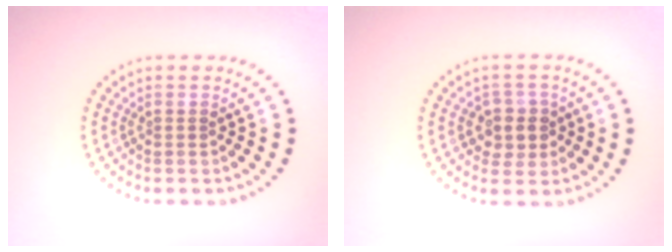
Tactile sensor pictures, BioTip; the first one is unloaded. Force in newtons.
{"total": 2.7, "press": 2.5, "slide": 0.9}